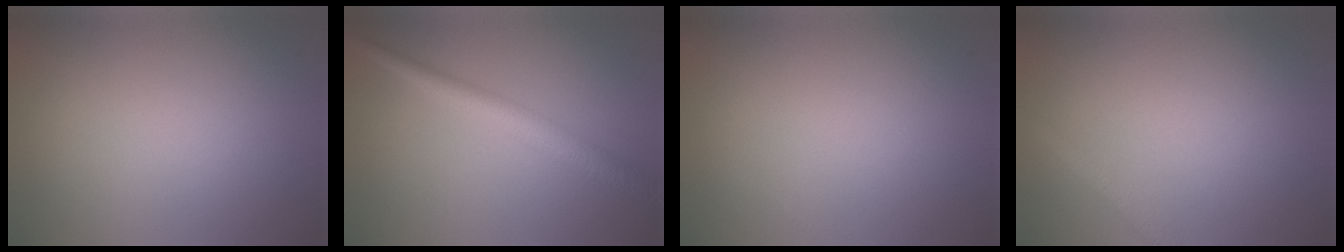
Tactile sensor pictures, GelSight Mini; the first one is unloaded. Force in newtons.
{"total": 3.4, "press": 3.4, "slide": 0.2}
{"total": 0.0}
{"total": 1.7, "press": 1.7, "slide": 0.1}